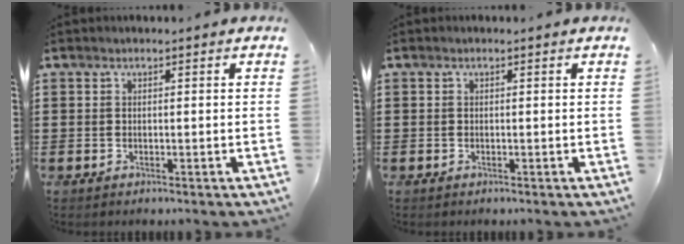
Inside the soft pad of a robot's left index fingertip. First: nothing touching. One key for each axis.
{"total": 0.0}